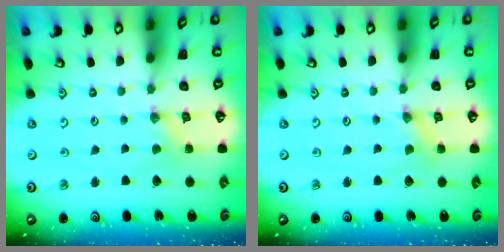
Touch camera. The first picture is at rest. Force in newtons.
{"total": 0.0}